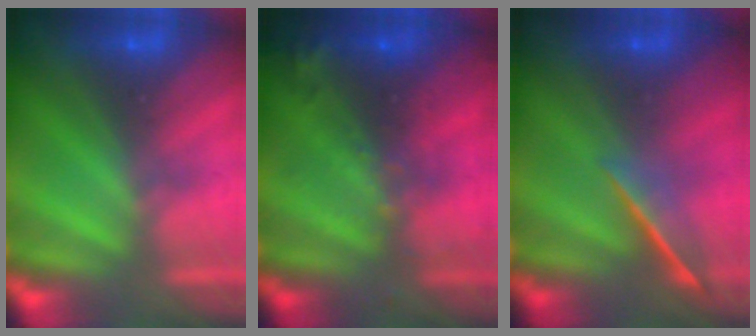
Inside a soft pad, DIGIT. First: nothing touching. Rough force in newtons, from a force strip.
{"total": 7.7}
{"total": 1.6}